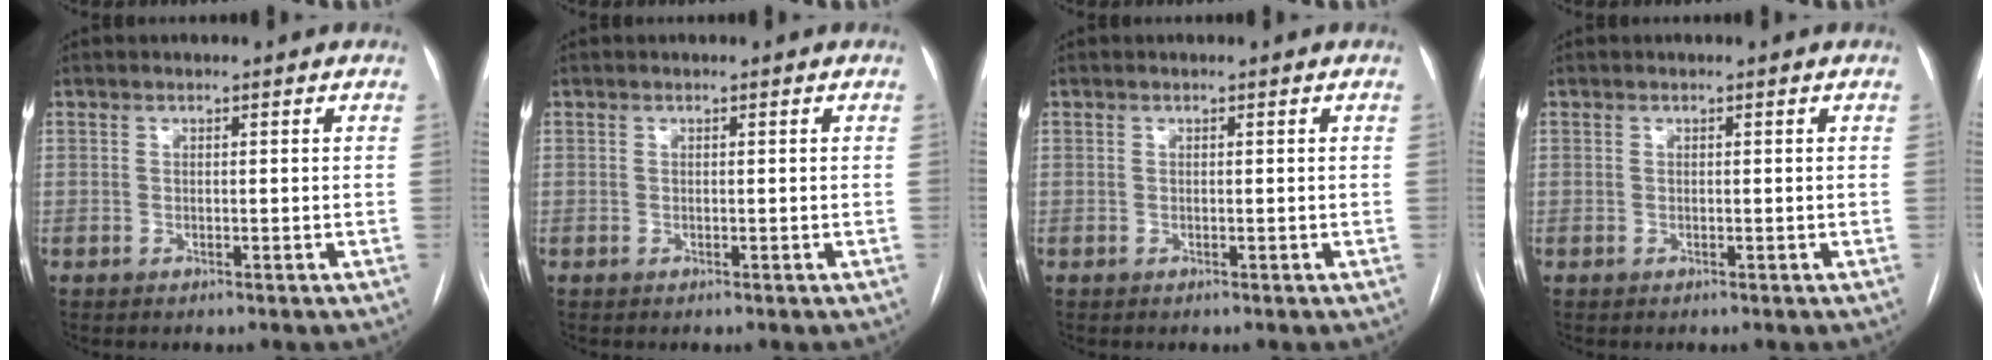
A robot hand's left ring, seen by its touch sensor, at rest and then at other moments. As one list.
[{"total": 0.0}, {"total": 0.0}, {"total": 0.0}]